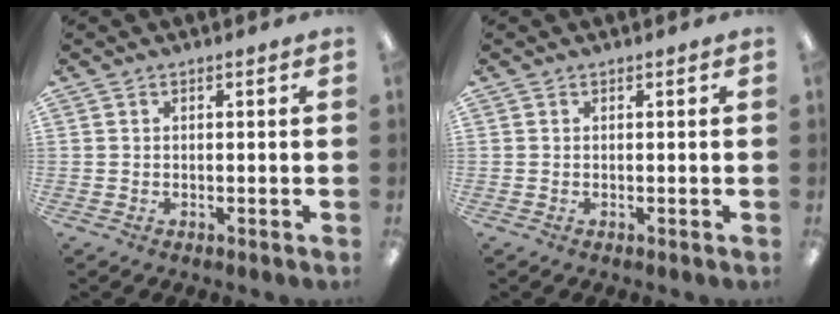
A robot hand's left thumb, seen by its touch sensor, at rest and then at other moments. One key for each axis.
{"total": 0.0}